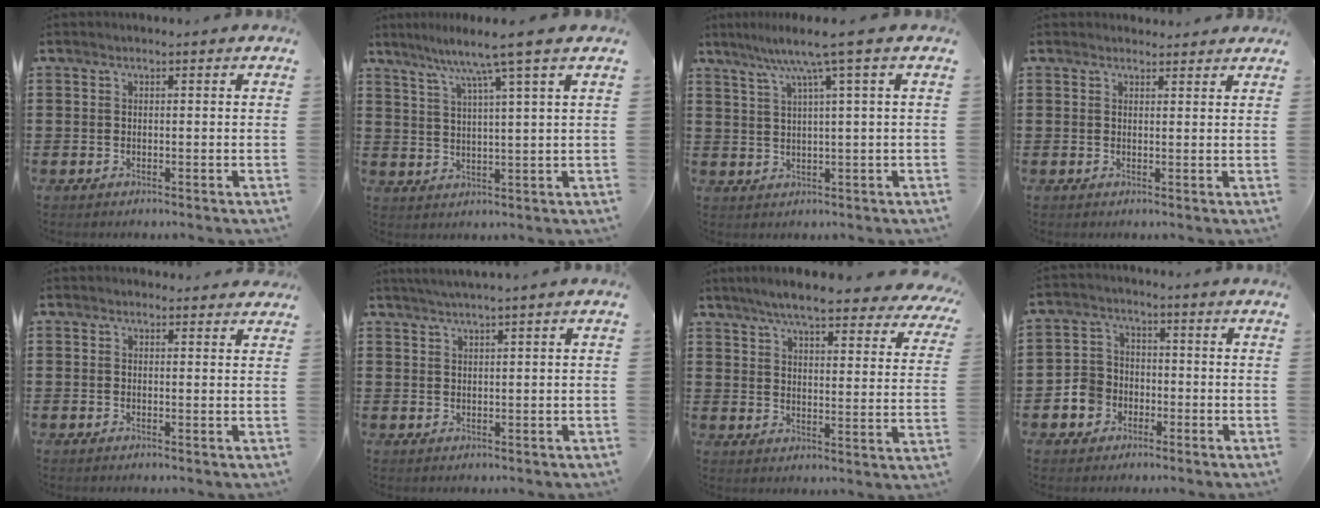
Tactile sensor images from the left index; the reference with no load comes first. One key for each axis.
{"total": 6.6, "fx": 4.7, "fy": -1.2, "fz": 4.4, "tx": -0.102, "ty": -0.019, "tz": 0.075}
{"total": 6.3, "fx": 3.1, "fy": -0.5, "fz": 5.4, "tx": -0.113, "ty": -0.004, "tz": 0.049}
{"total": 1.6, "fx": 1.5, "fy": 0.5, "fz": 0.1, "tx": -0.004, "ty": 0.004, "tz": 0.030}
{"total": 1.3, "fx": 1.2, "fy": 0.4, "fz": 0.2, "tx": 0.002, "ty": 0.000, "tz": 0.021}
{"total": 1.7, "fx": 1.4, "fy": -0.5, "fz": 0.8, "tx": -0.015, "ty": -0.001, "tz": 0.026}
{"total": 6.9, "fx": 6.1, "fy": 0.0, "fz": 3.1, "tx": -0.076, "ty": -0.031, "tz": 0.105}
{"total": 4.9, "fx": -2.2, "fy": 4.2, "fz": 1.2, "tx": -0.047, "ty": 0.007, "tz": -0.047}